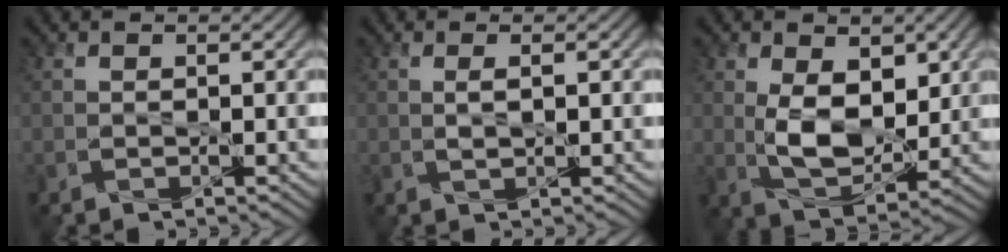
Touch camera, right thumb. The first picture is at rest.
{"total": 1.4, "force": [0.3, 0.4, 1.3], "torque": [-0.026, 0.002, 0.005]}
{"total": 8.0, "force": [1.1, 4.7, 6.3], "torque": [-0.123, -0.007, 0.022]}